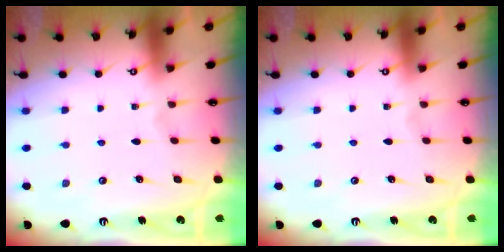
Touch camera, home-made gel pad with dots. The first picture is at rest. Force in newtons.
{"total": 0.0}